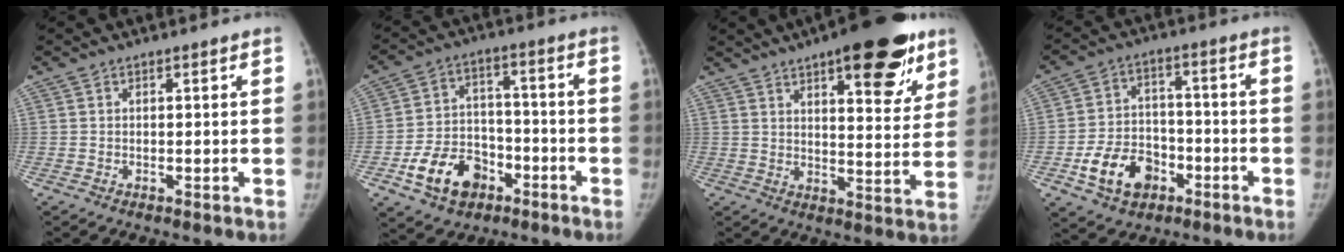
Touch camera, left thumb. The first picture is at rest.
{"total": 12.4, "force": [-6.3, 8.8, 6.0], "torque": [-0.074, 0.042, -0.102]}
{"total": 19.7, "force": [11.3, 6.7, 14.6], "torque": [-0.160, -0.039, 0.155]}
{"total": 11.5, "force": [-5.3, 8.3, 5.9], "torque": [-0.077, 0.032, -0.086]}